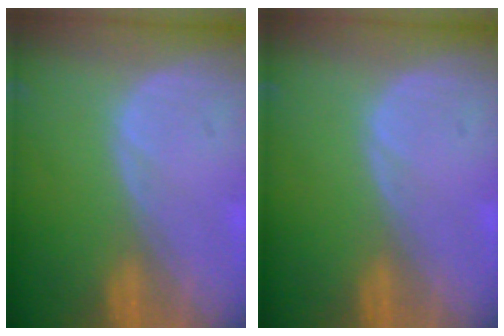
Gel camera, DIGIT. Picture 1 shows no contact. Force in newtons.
{"total": 0.0}